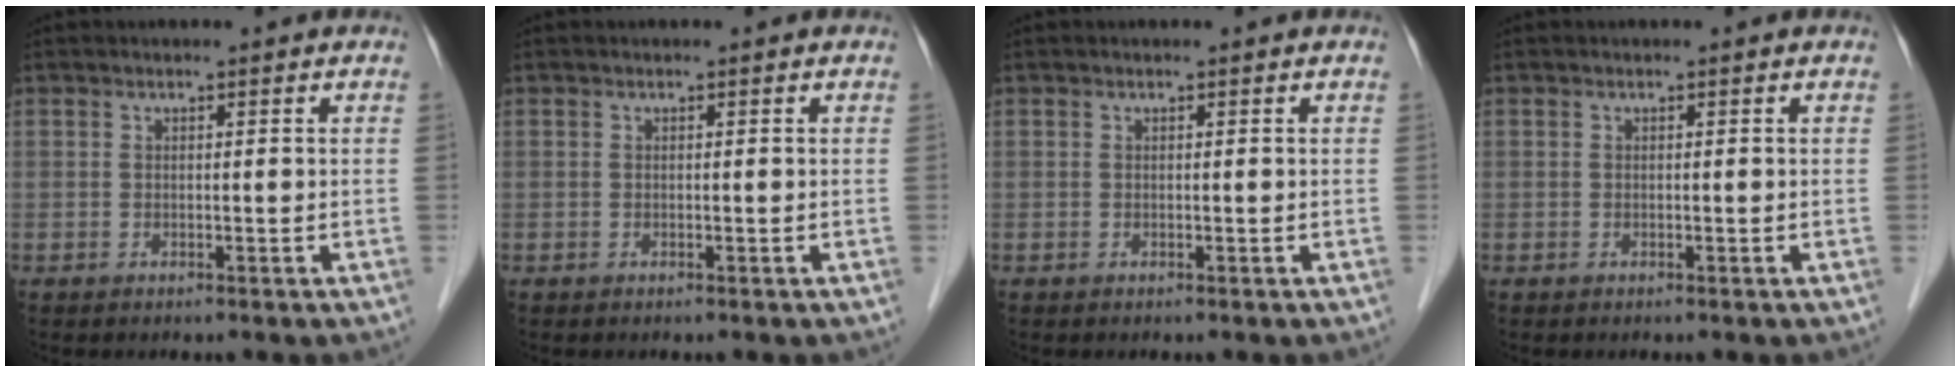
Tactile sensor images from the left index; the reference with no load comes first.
{"total": 0.0}
{"total": 0.0}
{"total": 0.0}